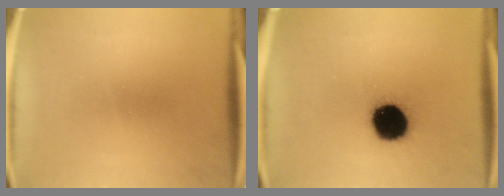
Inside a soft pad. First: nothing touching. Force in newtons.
{"total": 16.0}